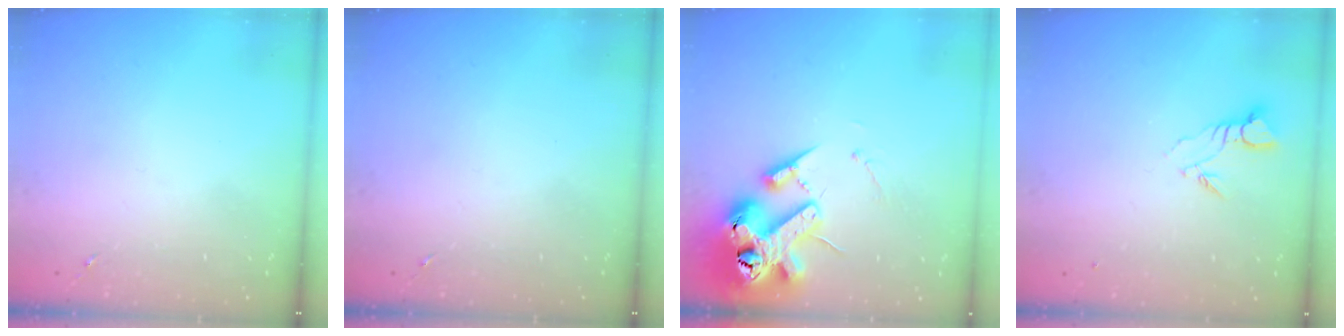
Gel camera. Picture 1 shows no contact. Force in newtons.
{"total": 0.0}
{"total": 18.8, "press": 18.6, "slide": 2.9}
{"total": 3.7, "press": 3.7, "slide": 0.4}